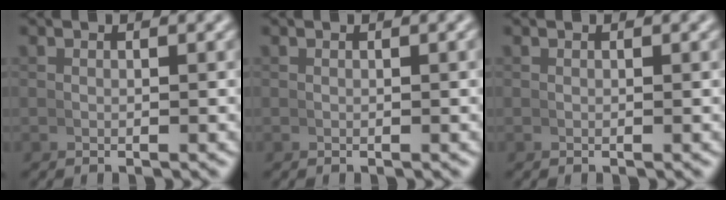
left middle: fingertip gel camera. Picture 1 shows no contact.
{"total": 0.0}
{"total": 0.0}